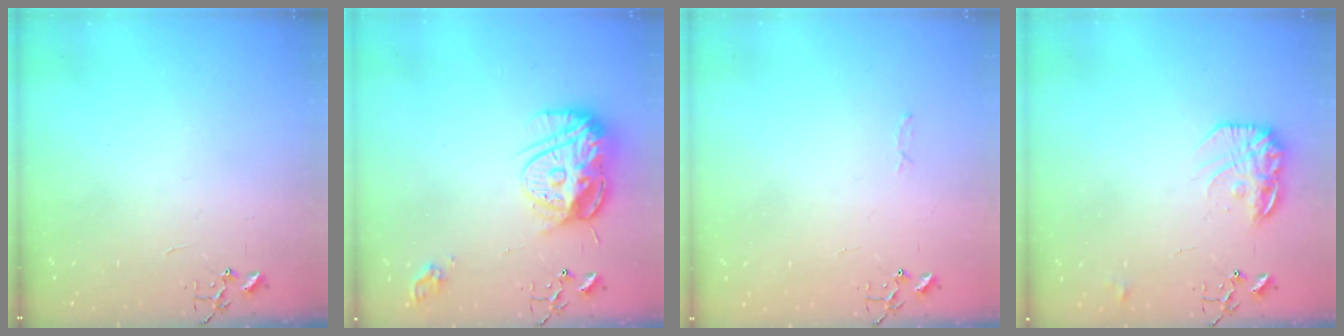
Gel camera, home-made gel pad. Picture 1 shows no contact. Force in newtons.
{"total": 19.1, "press": 19.1, "slide": 1.5}
{"total": 2.8, "press": 2.8, "slide": 0.4}
{"total": 13.6, "press": 13.6, "slide": 0.7}